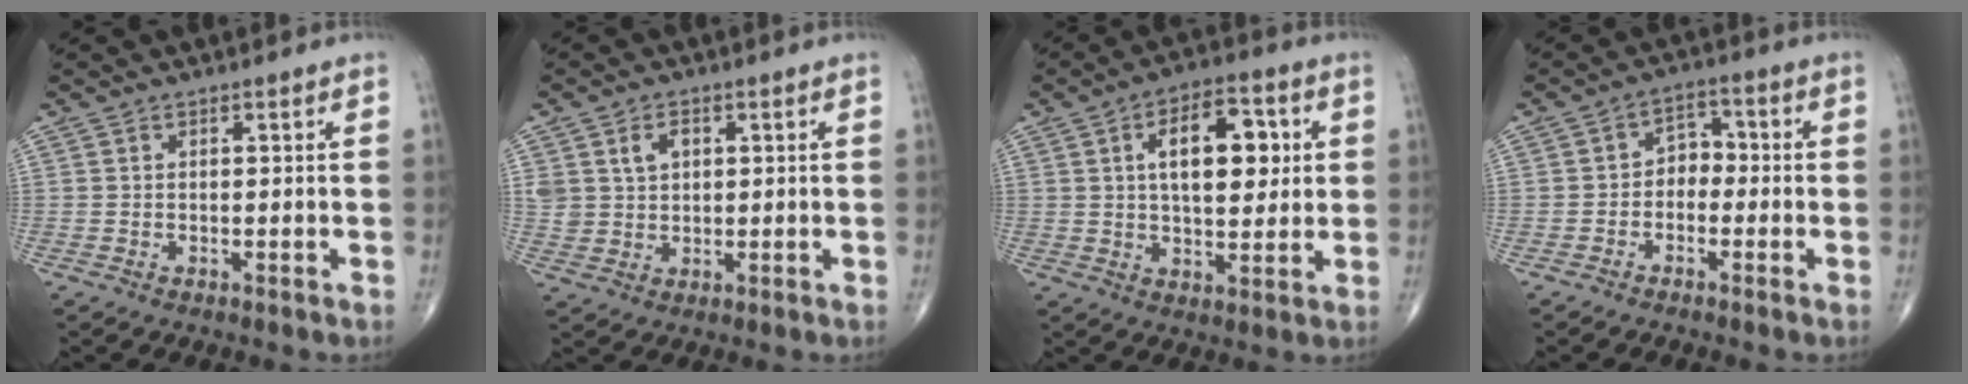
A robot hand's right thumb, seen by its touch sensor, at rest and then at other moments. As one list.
[{"total": 5.3, "force": [1.9, 4.0, 3.0], "torque": [-0.036, -0.007, 0.038]}, {"total": 13.3, "force": [3.0, 6.8, 11.0], "torque": [-0.141, 0.002, 0.045]}, {"total": 4.4, "force": [-1.2, 3.3, 2.5], "torque": [-0.015, 0.027, -0.036]}]